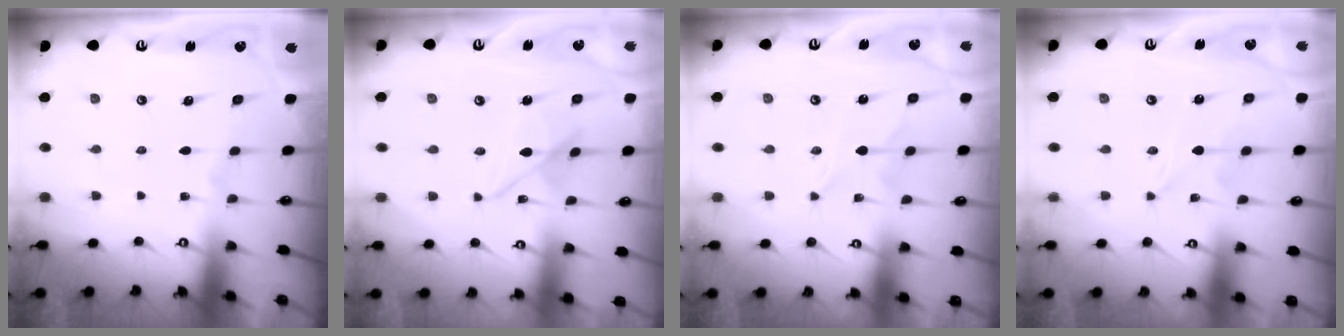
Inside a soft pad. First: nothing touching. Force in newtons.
{"total": 6.0, "press": 5.9, "slide": 0.4}
{"total": 3.0, "press": 2.9, "slide": 0.4}
{"total": 0.0}